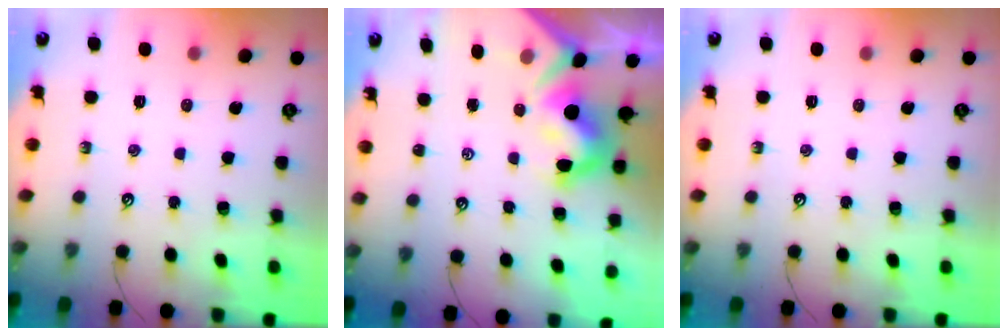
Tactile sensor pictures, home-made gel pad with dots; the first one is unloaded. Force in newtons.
{"total": 9.5, "press": 9.4, "slide": 1.6}
{"total": 0.0}